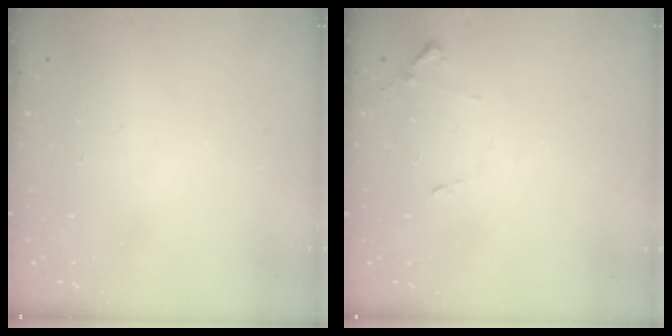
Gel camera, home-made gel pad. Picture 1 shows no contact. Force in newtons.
{"total": 7.9, "press": 7.8, "slide": 0.7}